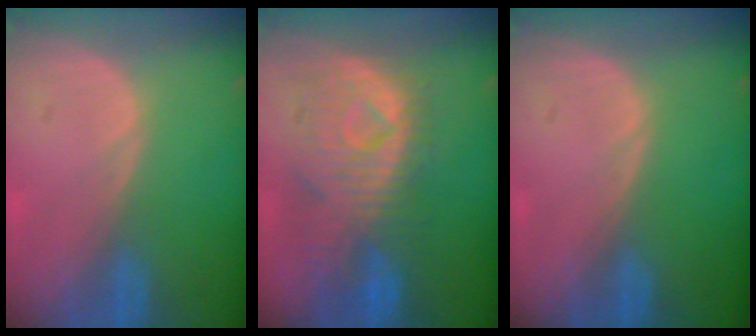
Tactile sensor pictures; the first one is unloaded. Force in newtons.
{"total": 10.2, "press": 9.3, "slide": 4.2}
{"total": 0.0}